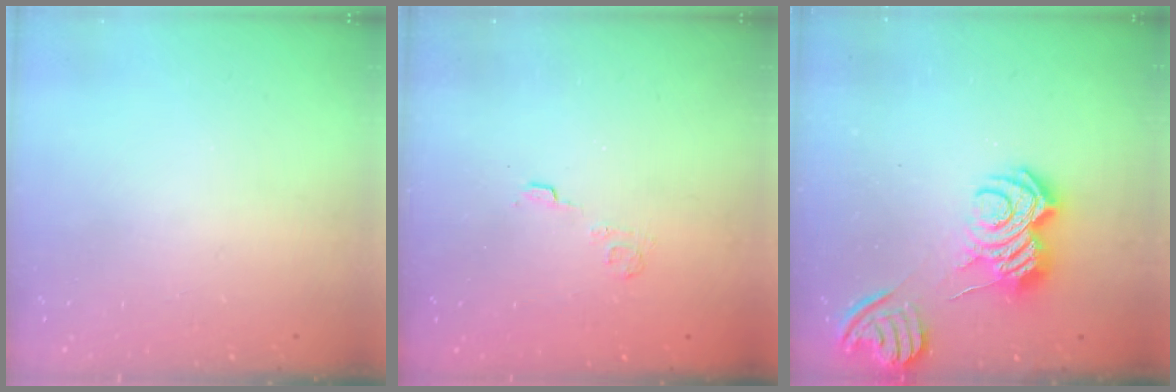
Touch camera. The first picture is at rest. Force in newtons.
{"total": 2.7, "press": 2.3, "slide": 1.4}
{"total": 9.0, "press": 9.0, "slide": 0.7}